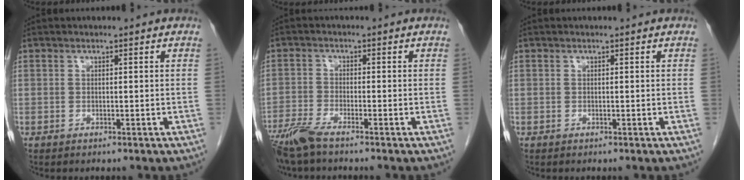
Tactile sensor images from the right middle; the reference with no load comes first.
{"total": 5.3, "force": [-4.2, 0.3, 3.2], "torque": [-0.070, -0.017, -0.086]}
{"total": 0.0}